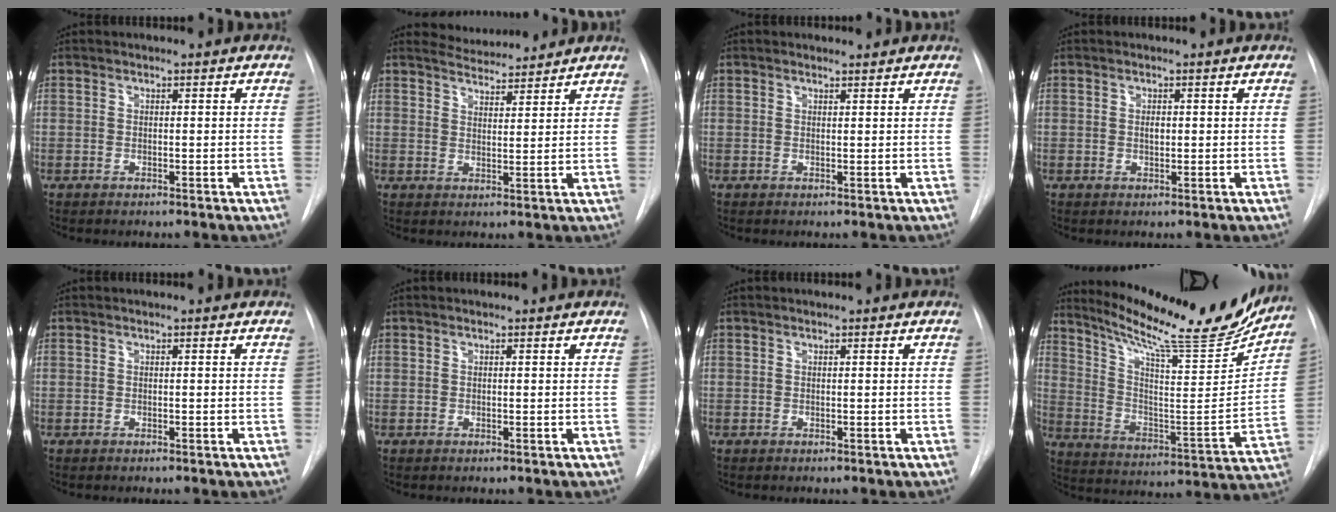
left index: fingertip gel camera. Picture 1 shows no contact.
{"total": 5.6, "force": [5.5, 0.7, 0.6], "torque": [-0.017, 0.007, 0.088]}
{"total": 1.2, "force": [1.2, 0.2, 0.1], "torque": [-0.010, 0.001, 0.019]}
{"total": 1.0, "force": [0.3, 0.5, 0.8], "torque": [-0.015, -0.001, 0.005]}
{"total": 0.0}
{"total": 0.0}
{"total": 0.0}
{"total": 23.2, "force": [20.7, 2.0, 10.3], "torque": [-0.171, -0.070, 0.300]}